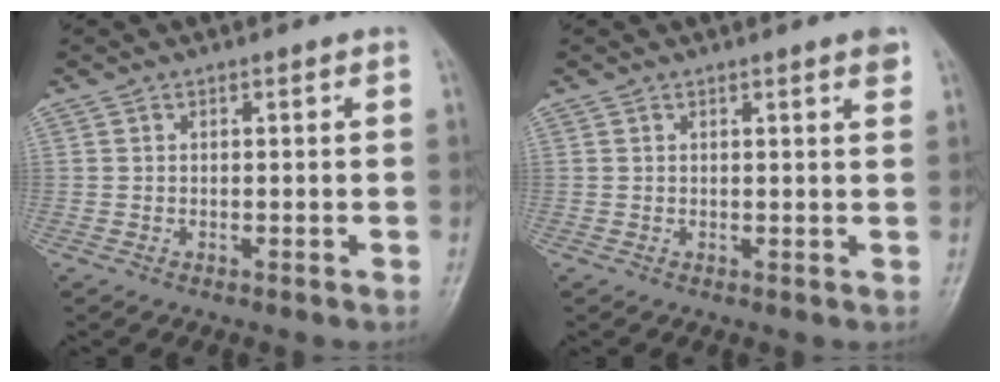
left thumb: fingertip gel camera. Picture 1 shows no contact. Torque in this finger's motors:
{"motor_torque": [0.53, 0.26, 0.40, -0.02, 0.00]}